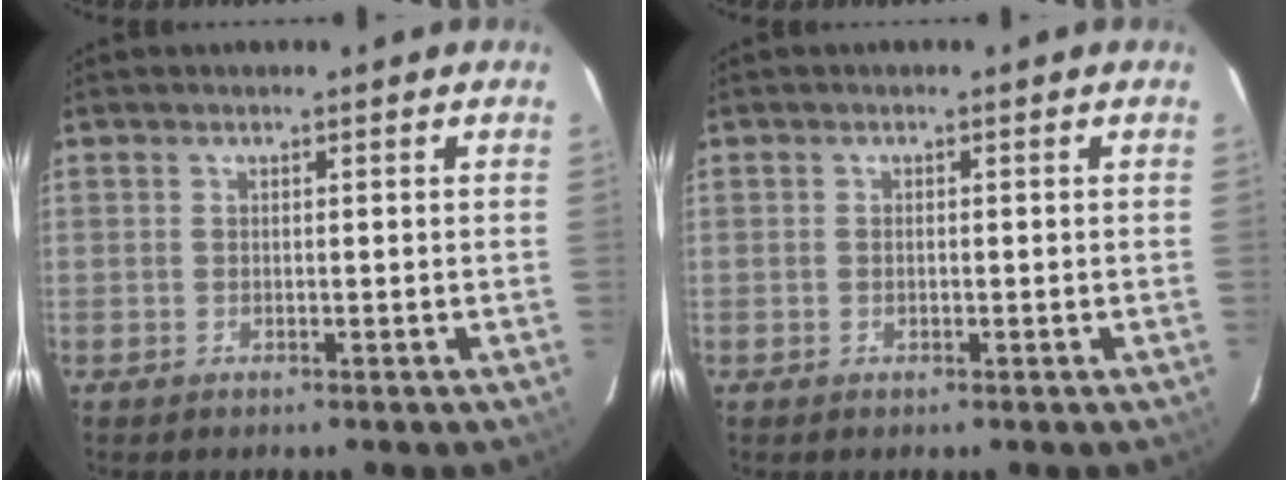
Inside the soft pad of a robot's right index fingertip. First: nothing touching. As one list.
[{"total": 0.6, "force": [-0.1, 0.5, 0.4], "torque": [-0.007, 0.001, -0.001]}]